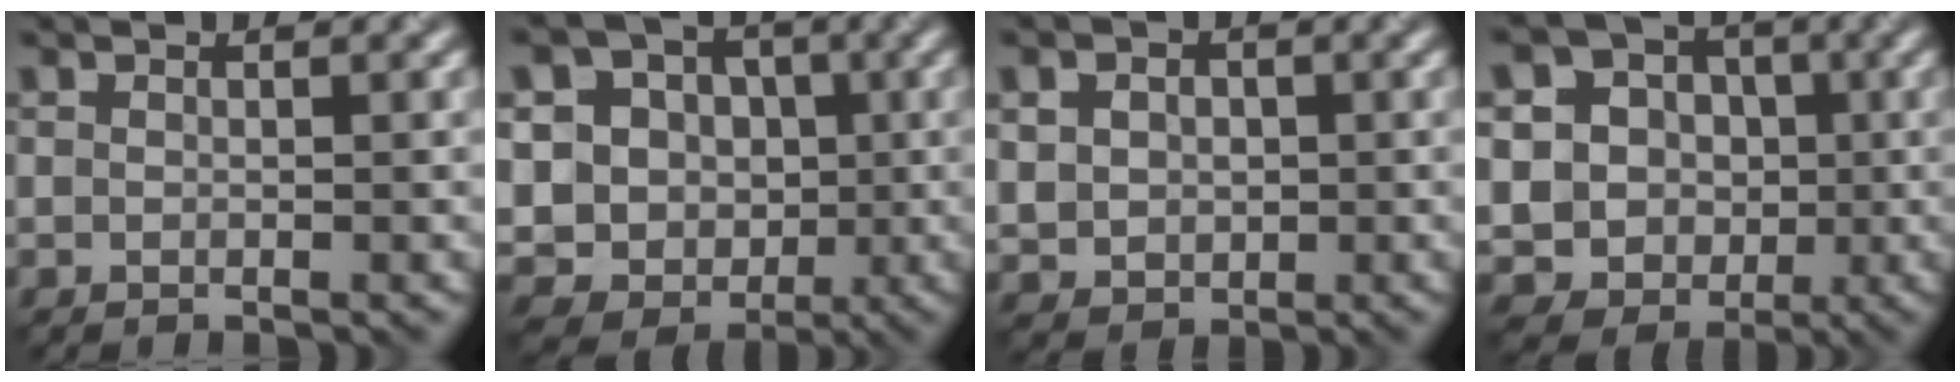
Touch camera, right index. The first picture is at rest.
{"total": 14.1, "force": [0.0, 13.0, 5.4], "torque": [-0.136, 0.026, -0.016]}
{"total": 3.8, "force": [0.6, 3.2, 1.8], "torque": [-0.044, 0.008, 0.005]}
{"total": 10.4, "force": [-0.4, 9.7, 3.7], "torque": [-0.093, 0.031, -0.030]}